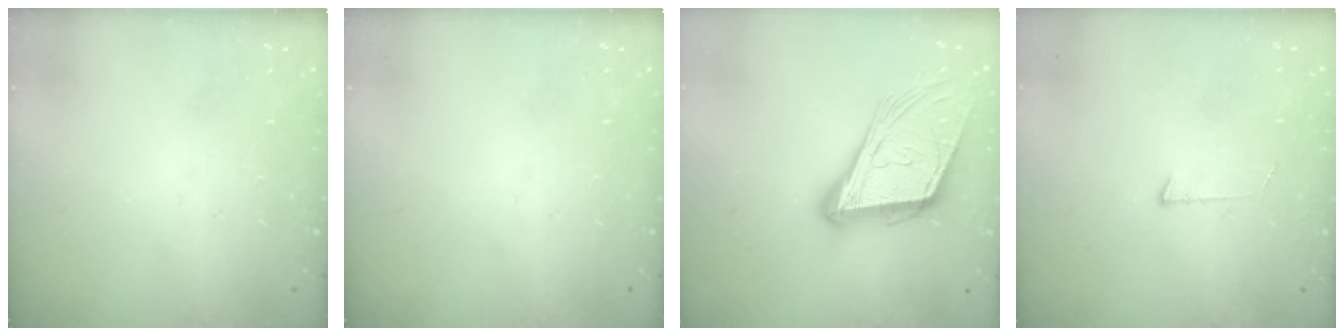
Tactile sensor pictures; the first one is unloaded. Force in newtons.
{"total": 0.0}
{"total": 18.8, "press": 18.4, "slide": 4.2}
{"total": 3.0, "press": 3.0, "slide": 0.3}